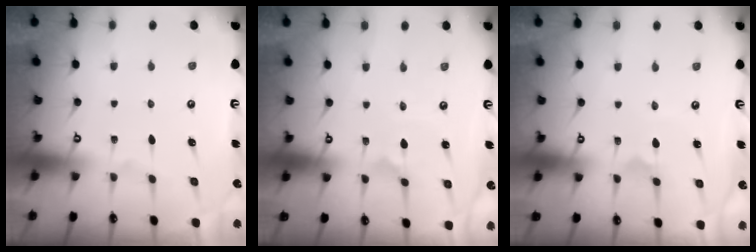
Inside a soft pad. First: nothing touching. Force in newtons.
{"total": 2.1, "press": 2.1, "slide": 0.1}
{"total": 2.5, "press": 2.5, "slide": 0.3}